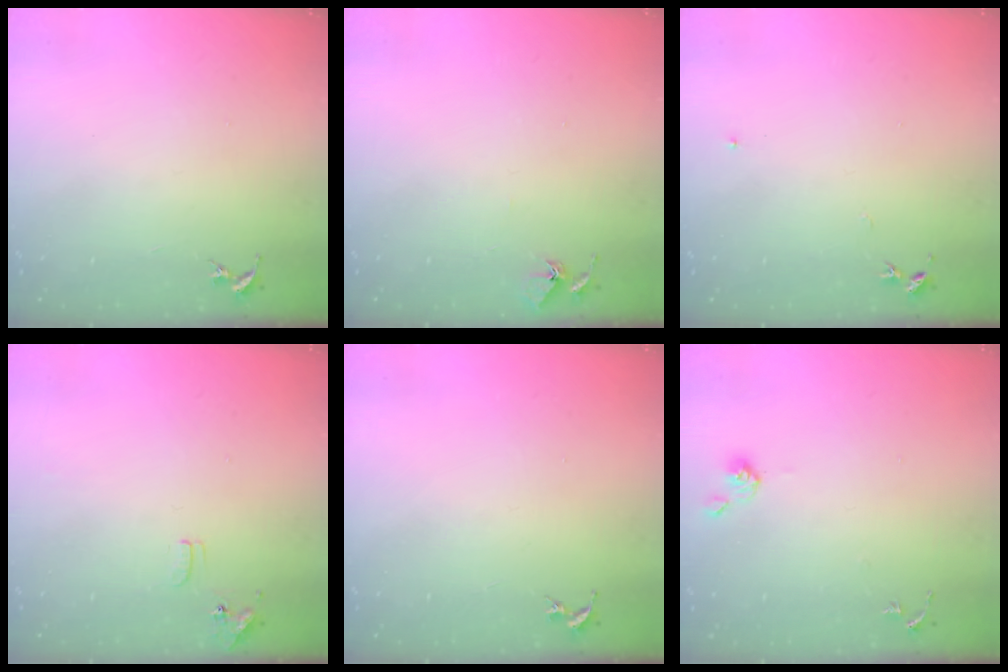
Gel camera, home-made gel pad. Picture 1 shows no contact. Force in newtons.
{"total": 5.7, "press": 5.7, "slide": 0.7}
{"total": 4.7, "press": 4.7, "slide": 0.5}
{"total": 6.9, "press": 6.9, "slide": 0.8}
{"total": 0.0}
{"total": 6.4, "press": 6.4, "slide": 0.6}